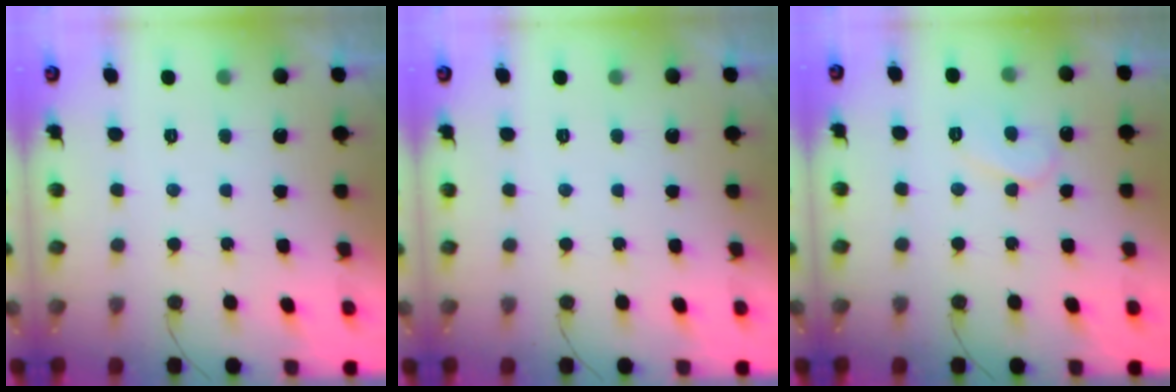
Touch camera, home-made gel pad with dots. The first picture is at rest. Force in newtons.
{"total": 0.0}
{"total": 7.5, "press": 7.5, "slide": 0.5}